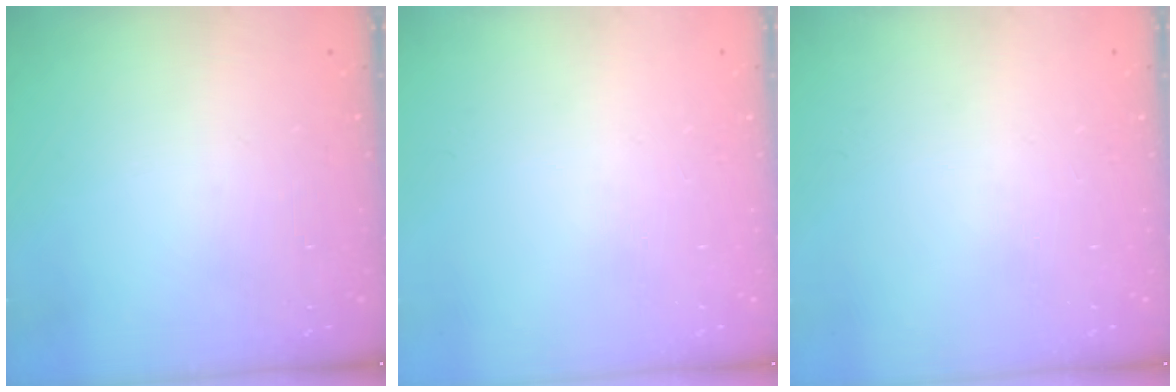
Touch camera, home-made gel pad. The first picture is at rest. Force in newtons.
{"total": 0.0}
{"total": 0.0}